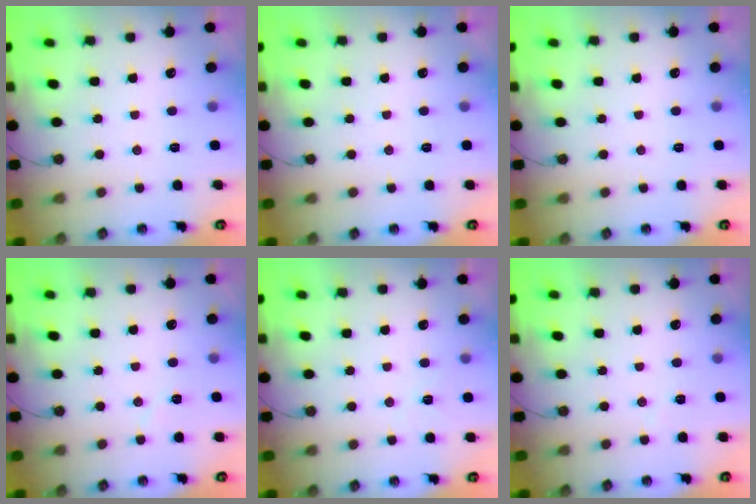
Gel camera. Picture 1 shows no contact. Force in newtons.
{"total": 1.7, "press": 0.9, "slide": 1.5}
{"total": 0.5, "press": 0.5, "slide": 0.2}
{"total": 4.7, "press": 3.8, "slide": 2.7}
{"total": 3.8, "press": 3.4, "slide": 1.7}
{"total": 2.8, "press": 2.7, "slide": 0.8}